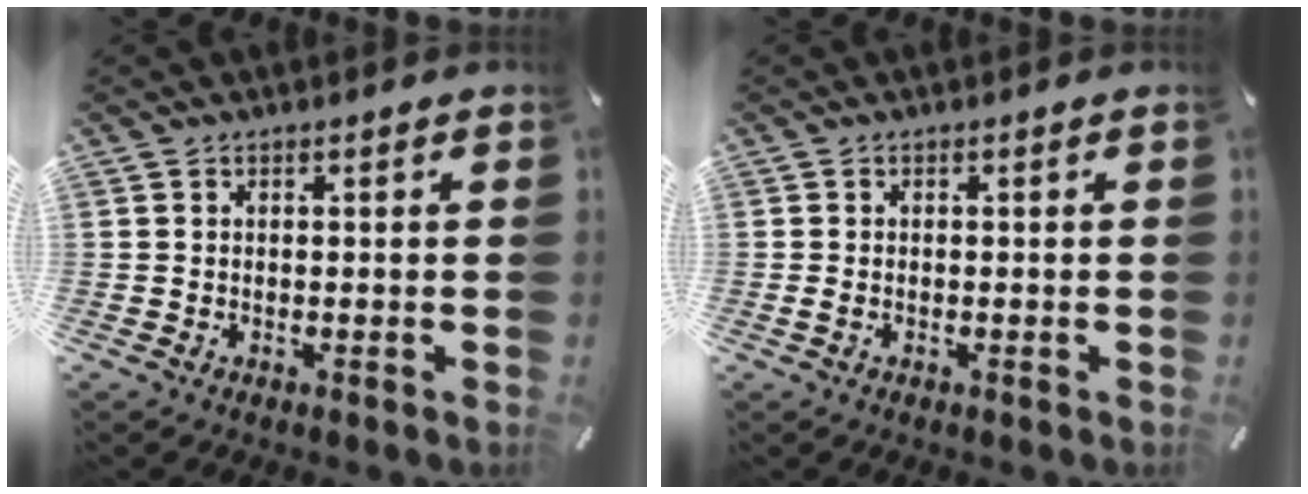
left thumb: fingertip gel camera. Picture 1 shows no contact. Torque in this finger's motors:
{"motor_torque": [0.38, 0.69, 0.42, 0.07, 0.00]}